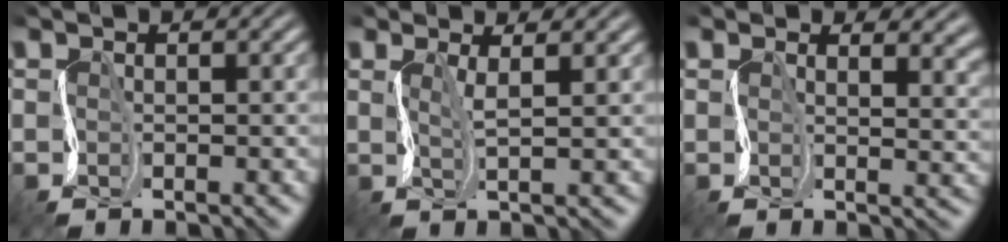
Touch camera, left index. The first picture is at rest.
{"total": 1.5, "force": [1.2, 0.5, 0.6], "torque": [-0.009, 0.004, 0.019]}
{"total": 5.9, "force": [3.5, 3.6, 3.1], "torque": [-0.015, 0.009, 0.043]}